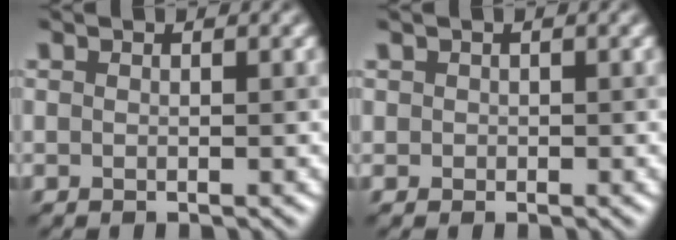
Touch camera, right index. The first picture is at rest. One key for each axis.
{"total": 0.7, "fx": 0.0, "fy": 0.1, "fz": -0.6, "tx": 0.013, "ty": 0.006, "tz": 0.007}